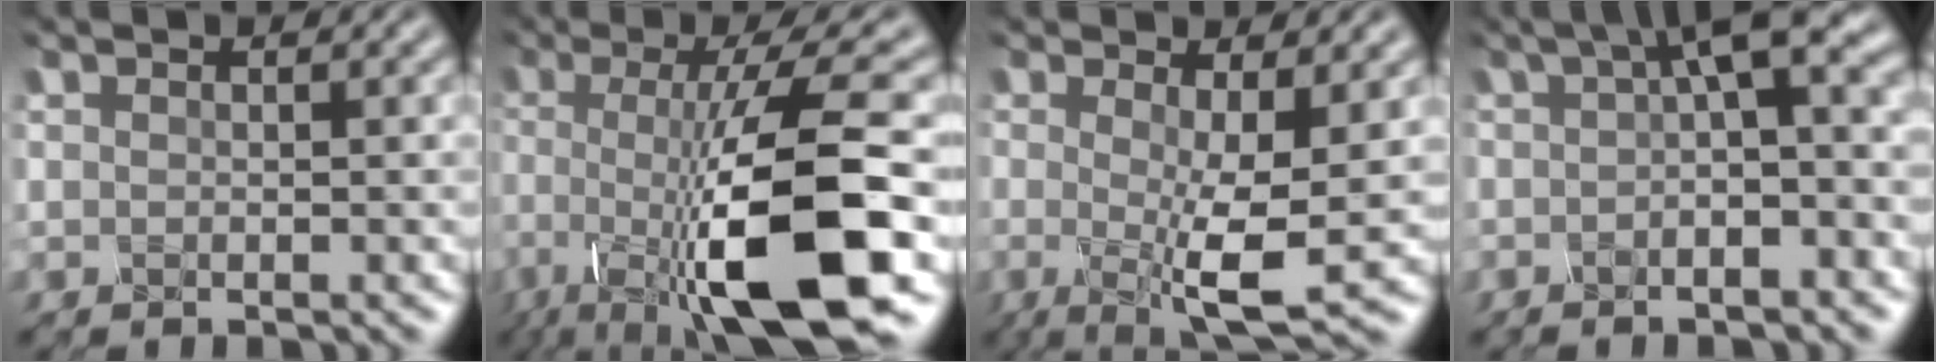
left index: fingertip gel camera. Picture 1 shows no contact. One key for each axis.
{"total": 12.5, "fx": -3.2, "fy": 2.8, "fz": 11.8, "tx": -0.158, "ty": -0.008, "tz": -0.065}
{"total": 6.4, "fx": -0.5, "fy": 1.4, "fz": 6.2, "tx": -0.091, "ty": -0.011, "tz": -0.011}
{"total": 6.7, "fx": 1.0, "fy": 1.9, "fz": 6.4, "tx": -0.085, "ty": 0.016, "tz": 0.004}